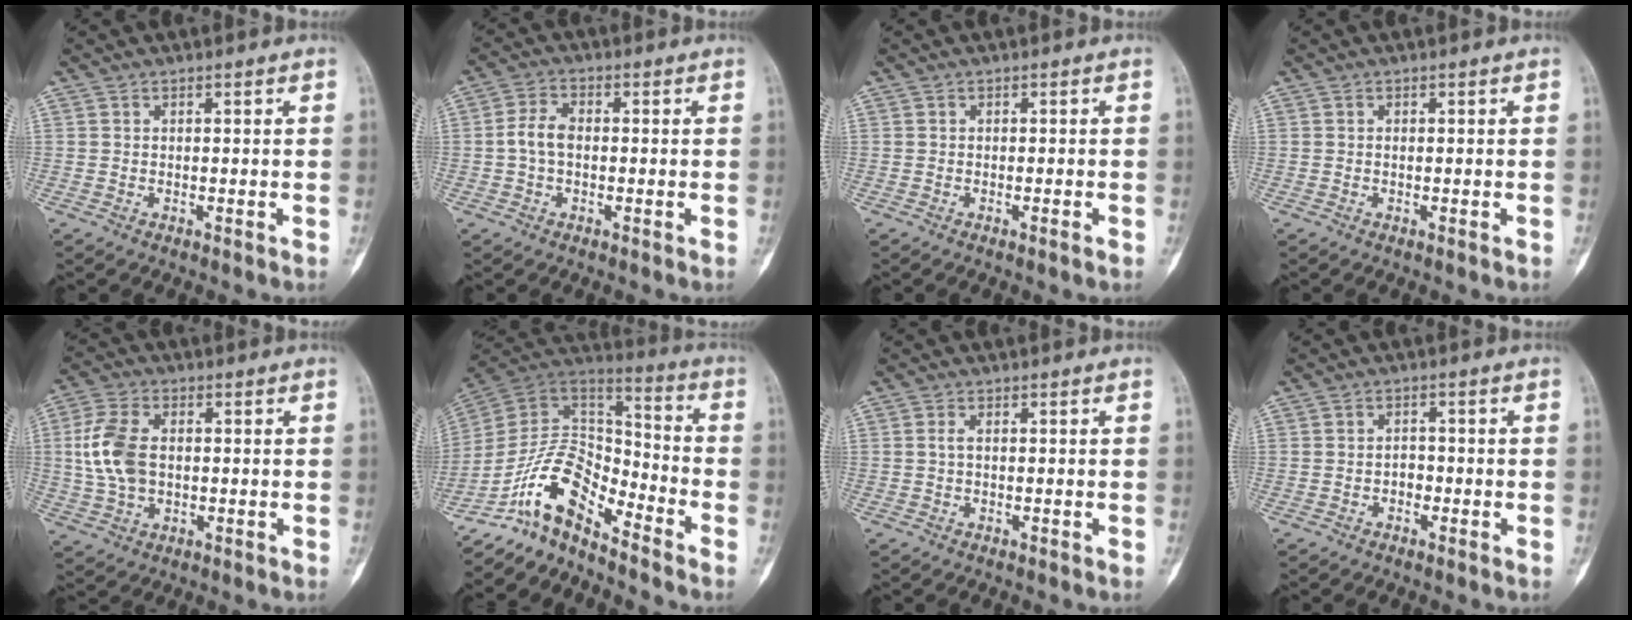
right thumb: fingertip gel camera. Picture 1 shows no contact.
{"total": 4.7, "force": [-0.4, 3.0, 3.6], "torque": [-0.073, 0.015, -0.014]}
{"total": 1.0, "force": [-0.5, 0.0, 0.8], "torque": [-0.018, -0.001, -0.007]}
{"total": 0.6, "force": [-0.2, 0.2, 0.6], "torque": [-0.011, -0.002, -0.001]}
{"total": 10.0, "force": [0.4, 6.3, 7.7], "torque": [-0.164, 0.007, 0.010]}
{"total": 12.8, "force": [-9.7, 4.9, 6.7], "torque": [-0.111, 0.104, -0.190]}
{"total": 0.9, "force": [0.0, 0.3, 0.9], "torque": [-0.021, 0.000, -0.002]}
{"total": 1.9, "force": [-0.9, 1.4, 0.9], "torque": [0.001, 0.010, -0.020]}